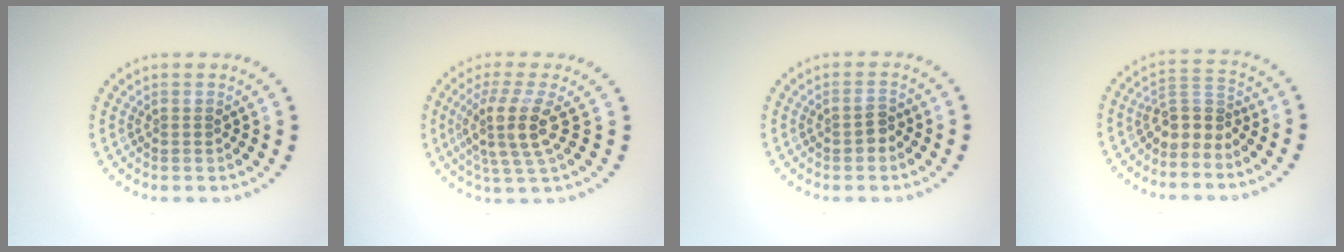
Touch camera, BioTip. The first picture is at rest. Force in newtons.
{"total": 4.1, "press": 3.2, "slide": 2.6}
{"total": 1.3, "press": 1.3, "slide": 0.3}
{"total": 2.4, "press": 1.8, "slide": 1.6}